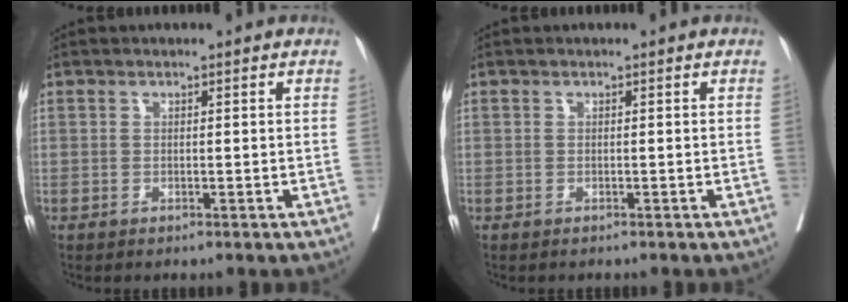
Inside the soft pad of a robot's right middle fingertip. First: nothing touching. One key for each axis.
{"total": 0.7, "fx": -0.6, "fy": 0.2, "fz": 0.2, "tx": -0.004, "ty": -0.001, "tz": -0.012}